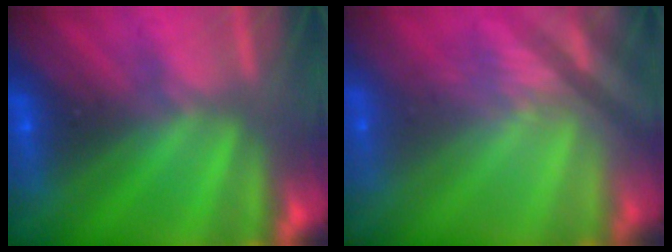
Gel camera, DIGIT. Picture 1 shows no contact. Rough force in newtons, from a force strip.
{"total": 2.4}